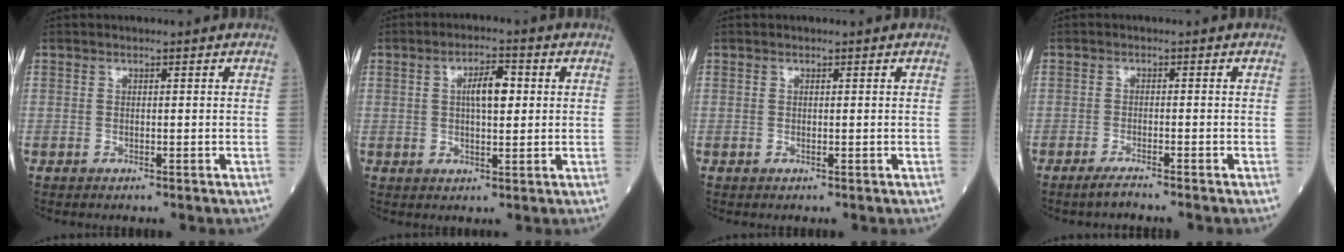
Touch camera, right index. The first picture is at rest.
{"total": 5.1, "force": [1.1, 1.4, 4.8], "torque": [-0.083, 0.008, 0.018]}
{"total": 0.0}
{"total": 2.2, "force": [-2.0, -0.4, 0.8], "torque": [-0.024, -0.002, -0.038]}